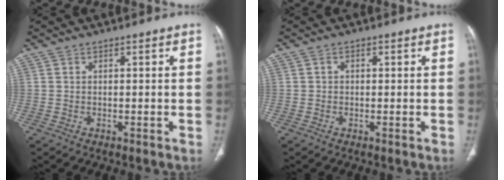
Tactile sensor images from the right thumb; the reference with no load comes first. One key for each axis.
{"total": 0.7, "fx": 0.1, "fy": 0.6, "fz": 0.3, "tx": -0.001, "ty": 0.002, "tz": -0.002}